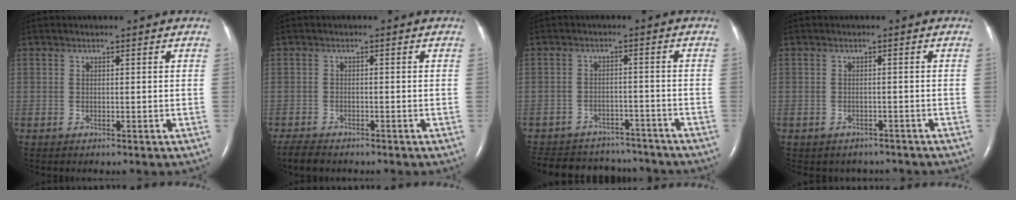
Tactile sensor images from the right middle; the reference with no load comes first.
{"total": 3.8, "force": [-3.2, 1.2, 1.6], "torque": [-0.032, -0.008, -0.050]}
{"total": 16.2, "force": [-14.5, 5.7, 4.4], "torque": [-0.113, 0.006, -0.192]}
{"total": 3.2, "force": [-2.7, 1.7, 0.1], "torque": [-0.005, 0.011, -0.032]}